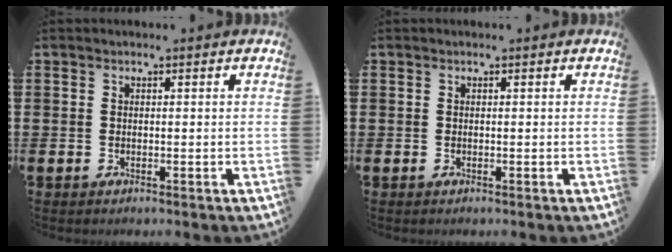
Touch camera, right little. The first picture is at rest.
{"total": 0.0}